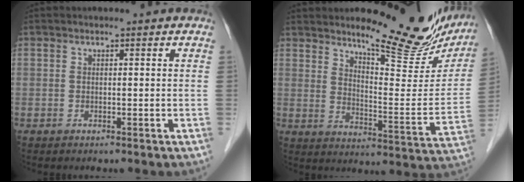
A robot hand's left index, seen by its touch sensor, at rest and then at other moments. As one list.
[{"total": 17.0, "force": [14.2, 3.7, 8.7], "torque": [-0.106, -0.048, 0.181]}]